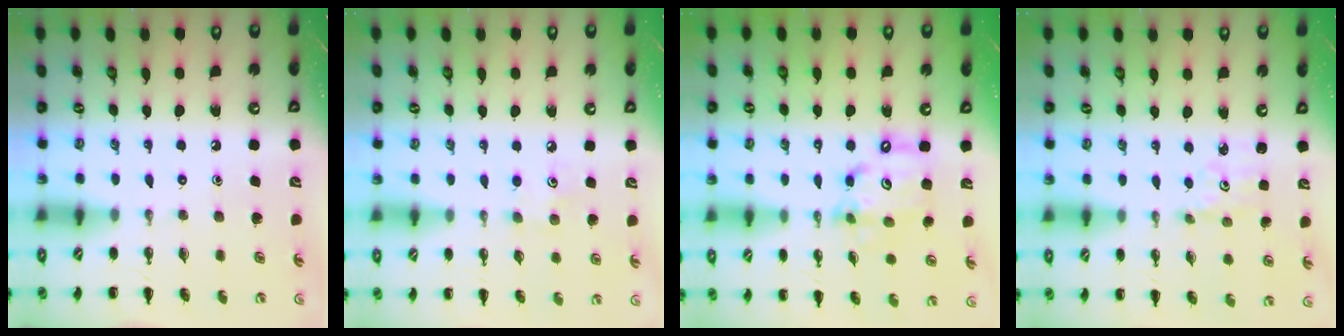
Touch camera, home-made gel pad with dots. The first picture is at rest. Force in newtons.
{"total": 4.3, "press": 4.1, "slide": 1.2}
{"total": 12.8, "press": 12.4, "slide": 3.1}
{"total": 1.9, "press": 1.9, "slide": 0.5}